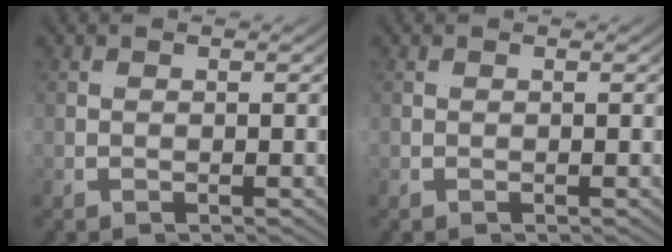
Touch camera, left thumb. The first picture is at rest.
{"total": 0.0}